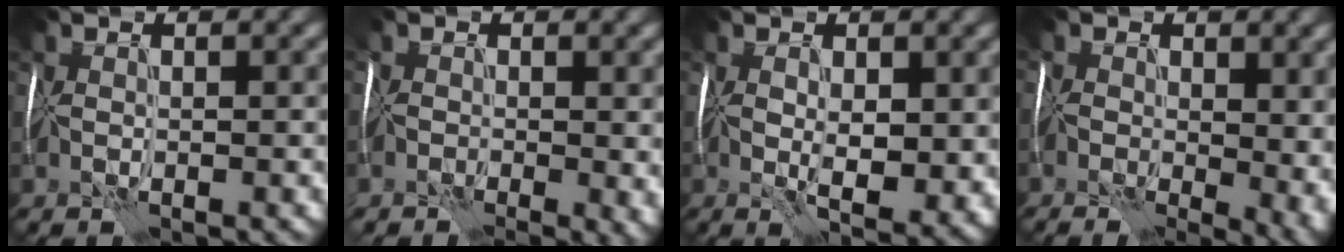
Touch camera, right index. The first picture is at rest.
{"total": 4.0, "force": [-1.6, 1.8, 3.1], "torque": [-0.042, -0.007, -0.025]}
{"total": 4.2, "force": [0.0, 2.0, 3.7], "torque": [-0.083, -0.014, 0.011]}
{"total": 12.1, "force": [-2.3, 6.8, 9.8], "torque": [-0.144, 0.004, -0.002]}